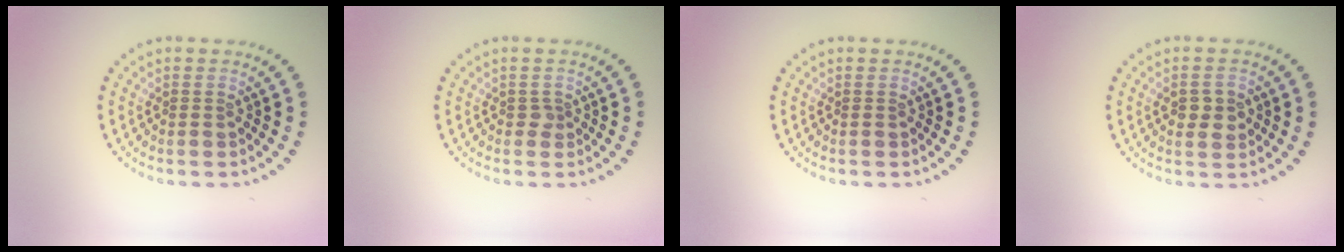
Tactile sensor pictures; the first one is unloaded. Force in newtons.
{"total": 0.6, "press": 0.5, "slide": 0.3}
{"total": 0.0}
{"total": 2.2, "press": 2.2, "slide": 0.1}